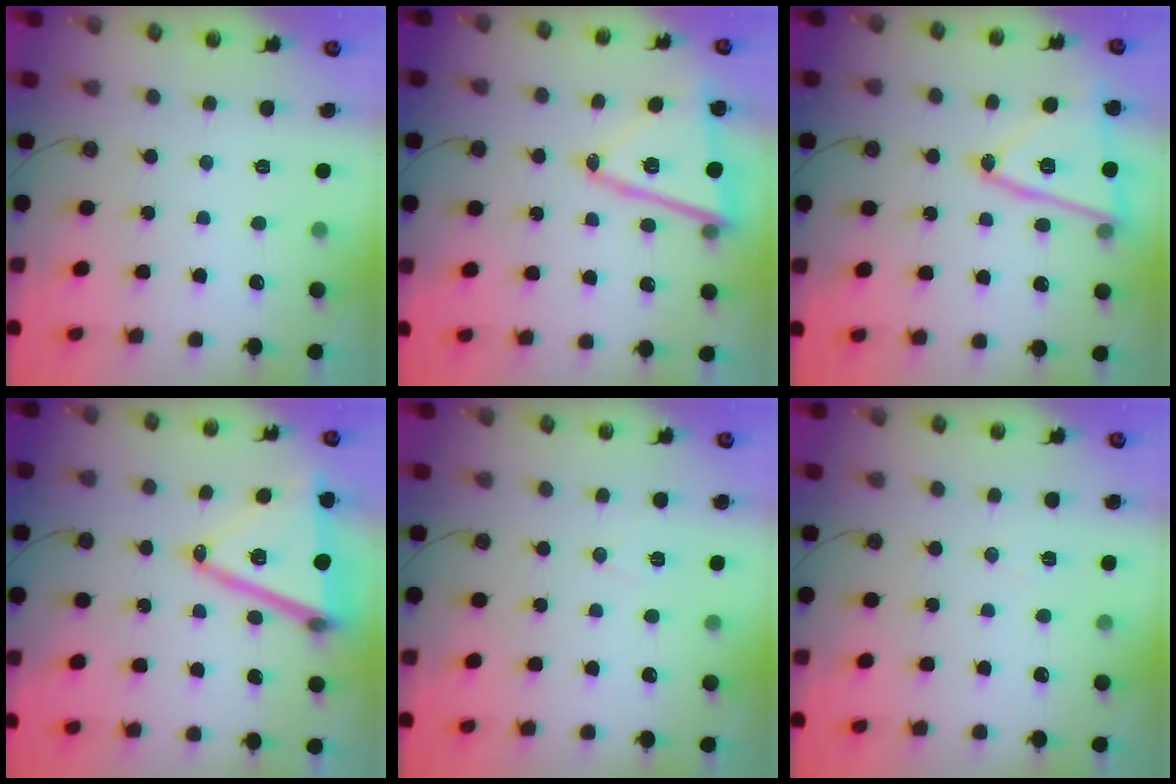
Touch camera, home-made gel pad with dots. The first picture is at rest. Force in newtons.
{"total": 14.4, "press": 14.3, "slide": 1.4}
{"total": 15.8, "press": 15.6, "slide": 2.5}
{"total": 18.5, "press": 18.1, "slide": 3.9}
{"total": 4.8, "press": 3.2, "slide": 3.7}
{"total": 5.3, "press": 3.1, "slide": 4.3}